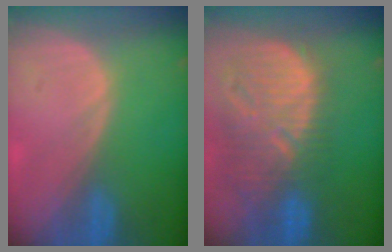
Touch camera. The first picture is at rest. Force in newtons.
{"total": 13.1, "press": 11.4, "slide": 6.5}